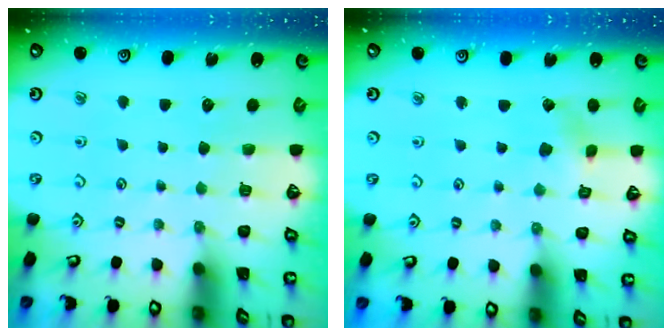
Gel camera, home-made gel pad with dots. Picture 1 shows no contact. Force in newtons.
{"total": 2.7, "press": 2.7, "slide": 0.3}